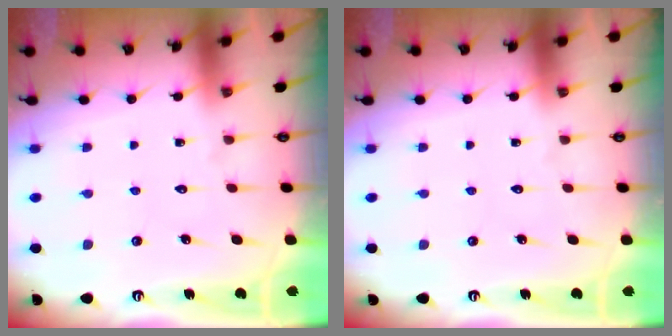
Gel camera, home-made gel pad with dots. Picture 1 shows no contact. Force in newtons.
{"total": 0.0}